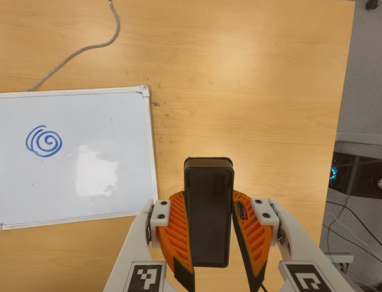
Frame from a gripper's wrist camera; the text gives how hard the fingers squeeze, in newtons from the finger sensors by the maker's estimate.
{"total": 10.9, "left": 8.5, "right": 13.4}